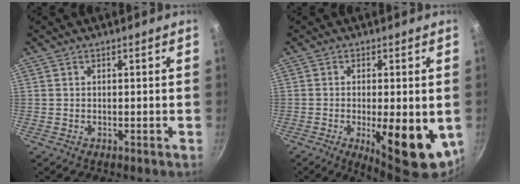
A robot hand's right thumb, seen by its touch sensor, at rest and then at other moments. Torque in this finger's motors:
{"motor_torque": [1.89, 1.58, 1.75, -0.36, 0.41]}